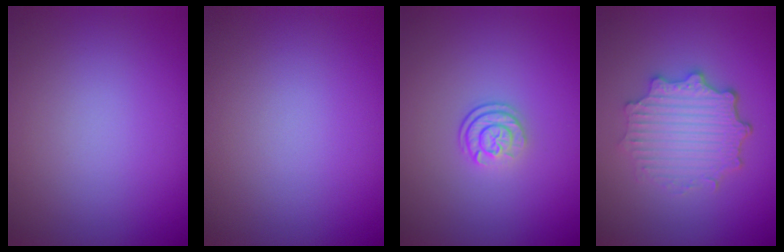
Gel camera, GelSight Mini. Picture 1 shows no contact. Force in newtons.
{"total": 0.0}
{"total": 2.3, "press": 1.7, "slide": 1.7}
{"total": 4.9, "press": 3.8, "slide": 3.1}